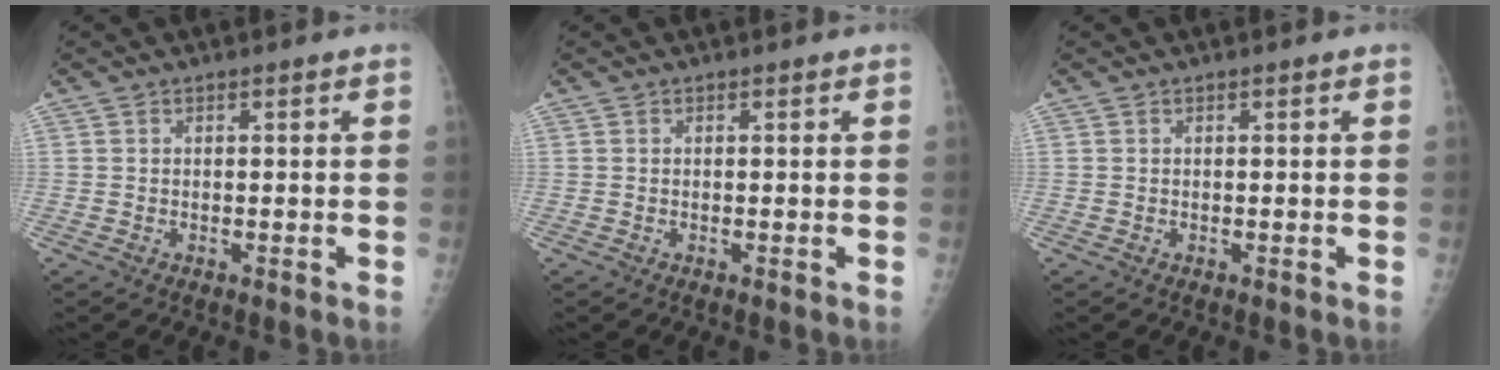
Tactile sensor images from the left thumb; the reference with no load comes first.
{"total": 0.0}
{"total": 0.0}